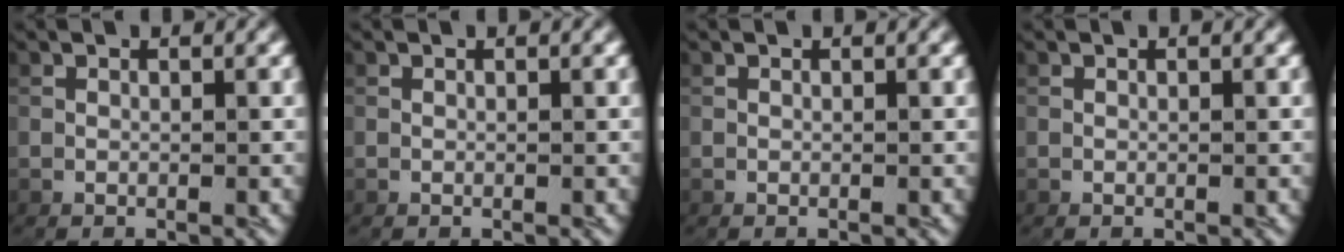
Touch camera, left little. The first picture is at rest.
{"total": 0.0}
{"total": 0.0}
{"total": 0.0}